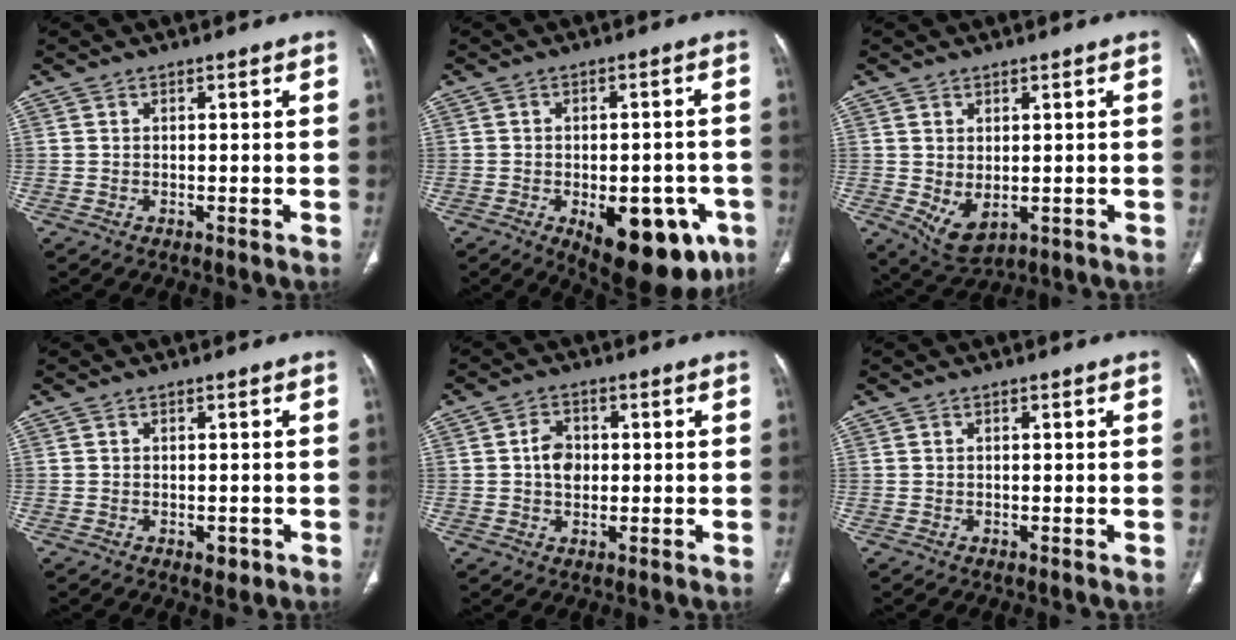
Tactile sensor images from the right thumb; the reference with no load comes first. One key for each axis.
{"total": 17.5, "fx": -7.5, "fy": 8.5, "fz": 13.3, "tx": -0.122, "ty": 0.014, "tz": -0.084}
{"total": 5.6, "fx": -0.7, "fy": 3.3, "fz": 4.4, "tx": -0.073, "ty": -0.011, "tz": 0.008}
{"total": 2.7, "fx": -1.0, "fy": 1.7, "fz": 1.8, "tx": -0.009, "ty": 0.000, "tz": -0.008}
{"total": 4.8, "fx": 0.2, "fy": 3.6, "fz": 3.1, "tx": -0.042, "ty": 0.008, "tz": 0.000}
{"total": 0.0}